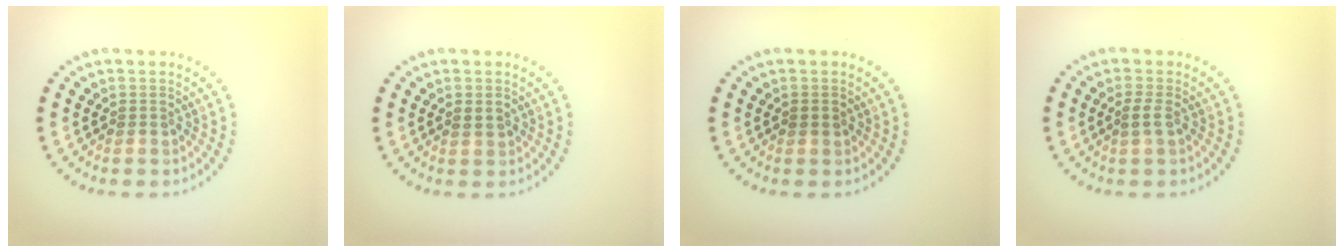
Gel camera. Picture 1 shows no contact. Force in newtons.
{"total": 0.8, "press": 0.8, "slide": 0.1}
{"total": 0.9, "press": 0.9, "slide": 0.2}
{"total": 0.9, "press": 0.8, "slide": 0.4}